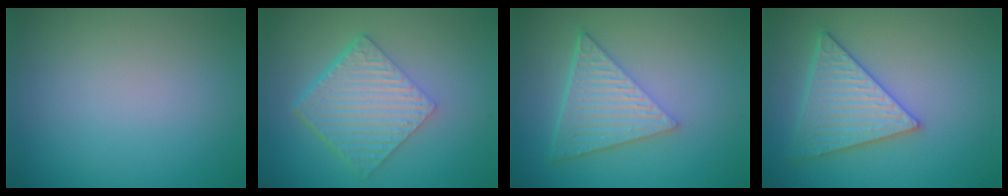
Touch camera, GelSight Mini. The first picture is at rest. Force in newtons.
{"total": 6.3, "press": 4.3, "slide": 4.6}
{"total": 6.4, "press": 4.5, "slide": 4.5}
{"total": 5.3, "press": 4.7, "slide": 2.3}